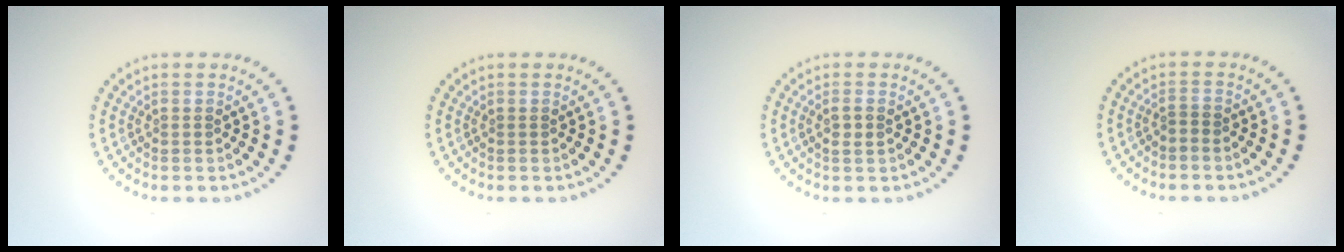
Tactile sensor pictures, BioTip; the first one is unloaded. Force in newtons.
{"total": 0.0}
{"total": 1.2, "press": 1.2, "slide": 0.3}
{"total": 0.6, "press": 0.3, "slide": 0.5}